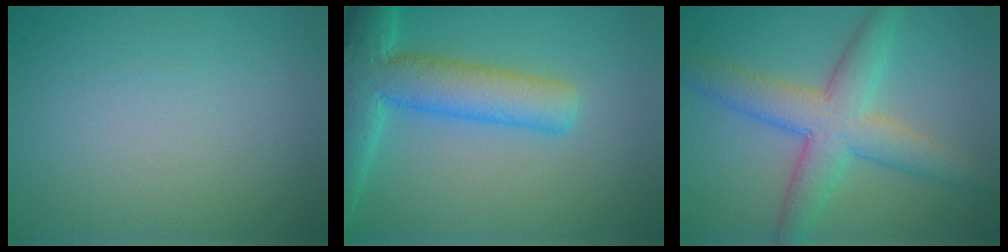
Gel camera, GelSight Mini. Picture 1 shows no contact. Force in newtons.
{"total": 8.1, "press": 8.1, "slide": 0.4}
{"total": 6.4, "press": 6.3, "slide": 0.0}